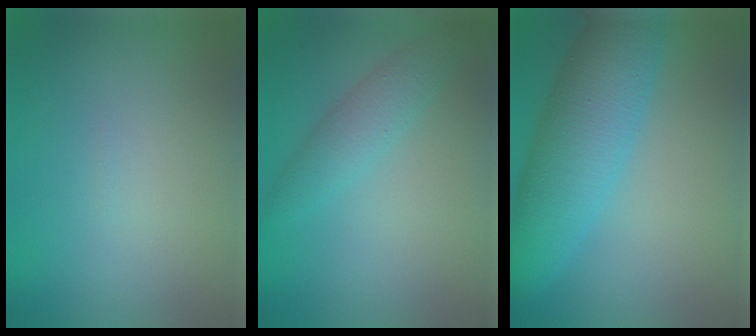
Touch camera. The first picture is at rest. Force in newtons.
{"total": 2.6, "press": 2.6, "slide": 0.0}
{"total": 7.4, "press": 7.4, "slide": 0.3}